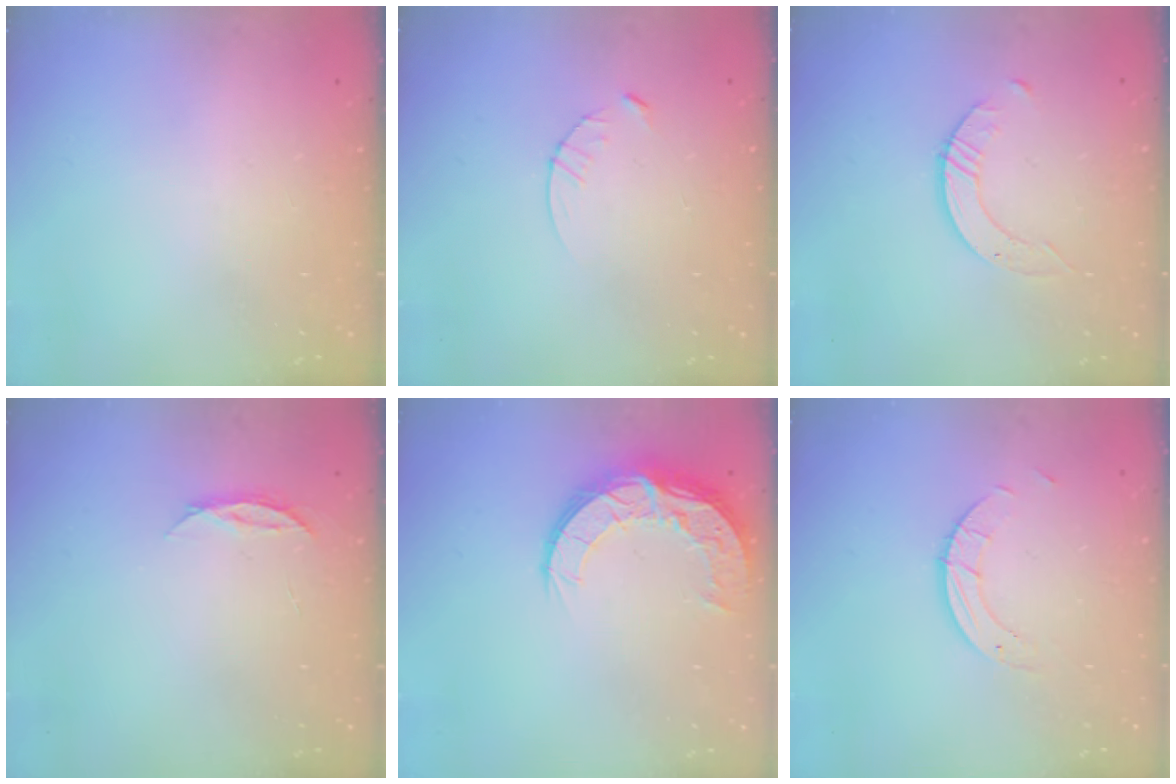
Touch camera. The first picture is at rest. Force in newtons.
{"total": 3.9, "press": 3.8, "slide": 0.4}
{"total": 3.2, "press": 3.1, "slide": 0.4}
{"total": 4.0, "press": 3.9, "slide": 0.4}
{"total": 12.0, "press": 11.9, "slide": 0.8}
{"total": 4.3, "press": 4.3, "slide": 0.3}